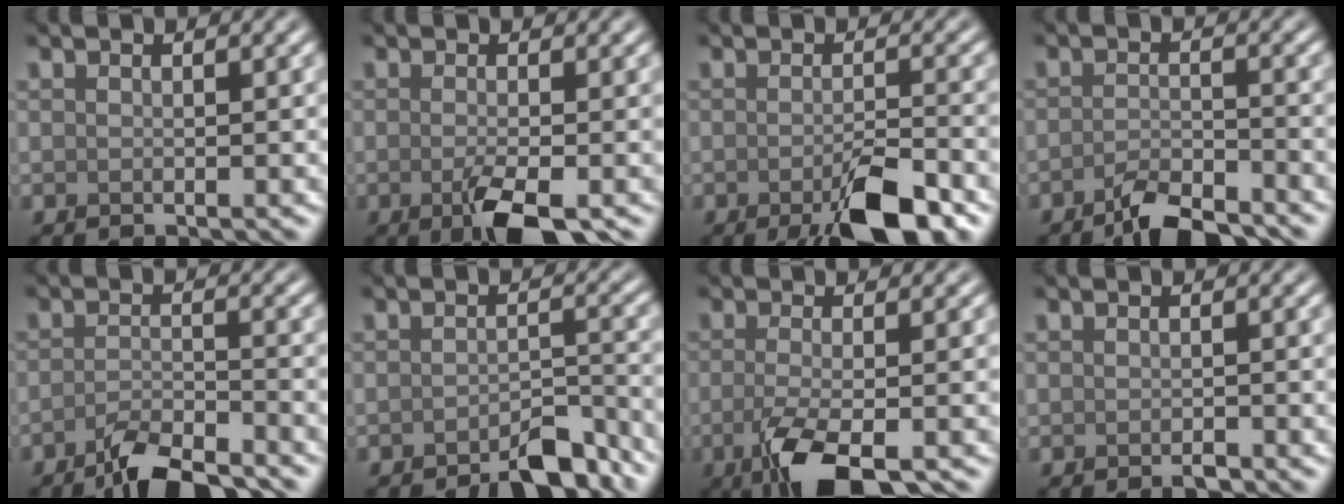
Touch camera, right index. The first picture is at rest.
{"total": 4.1, "force": [-1.6, 1.2, 3.6], "torque": [-0.065, -0.010, -0.032]}
{"total": 5.9, "force": [-3.0, 1.5, 4.9], "torque": [-0.083, -0.004, -0.048]}
{"total": 4.1, "force": [-3.4, 1.0, 2.2], "torque": [-0.037, 0.000, -0.068]}
{"total": 4.5, "force": [-3.7, 0.9, 2.5], "torque": [-0.045, -0.001, -0.075]}
{"total": 4.1, "force": [-3.2, 1.3, 2.3], "torque": [-0.027, 0.007, -0.048]}
{"total": 6.7, "force": [-2.6, 2.3, 5.7], "torque": [-0.100, -0.012, -0.051]}
{"total": 0.9, "force": [-0.6, 0.4, 0.5], "torque": [-0.008, -0.002, -0.009]}